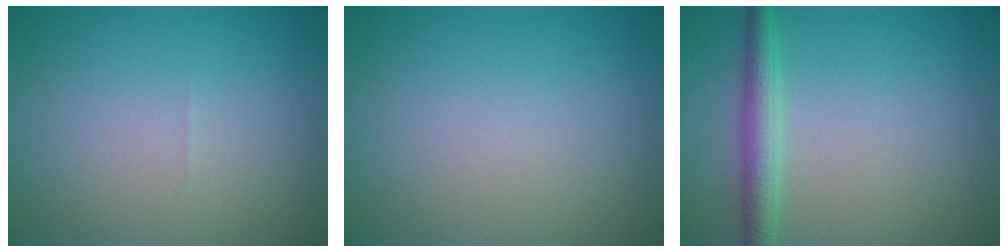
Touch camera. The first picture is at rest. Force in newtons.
{"total": 0.0}
{"total": 2.8, "press": 2.8, "slide": 0.1}